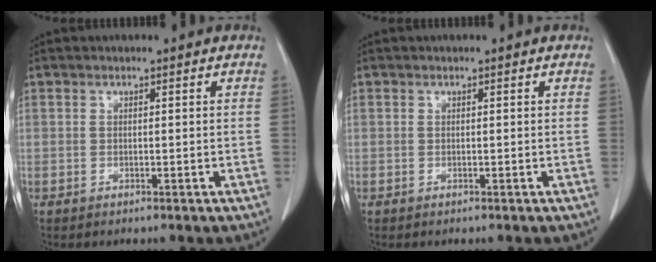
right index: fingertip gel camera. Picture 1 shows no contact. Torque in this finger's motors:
{"motor_torque": [0.00, 0.01, 0.00, 0.00]}